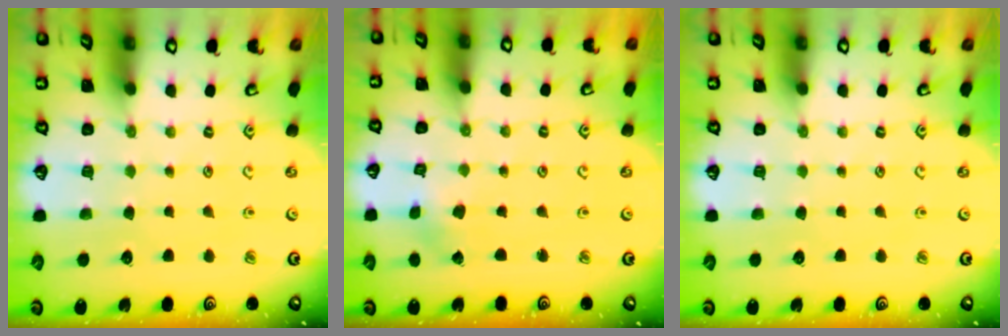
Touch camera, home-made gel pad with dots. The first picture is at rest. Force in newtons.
{"total": 0.7, "press": 0.7, "slide": 0.1}
{"total": 0.0}